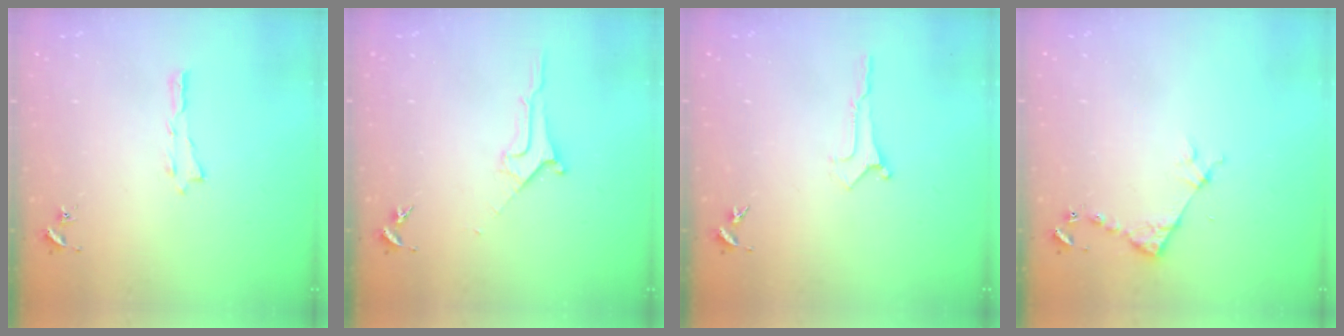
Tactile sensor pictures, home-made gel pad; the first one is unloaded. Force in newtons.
{"total": 1.8, "press": 1.7, "slide": 0.2}
{"total": 0.0}
{"total": 3.8, "press": 3.8, "slide": 0.4}